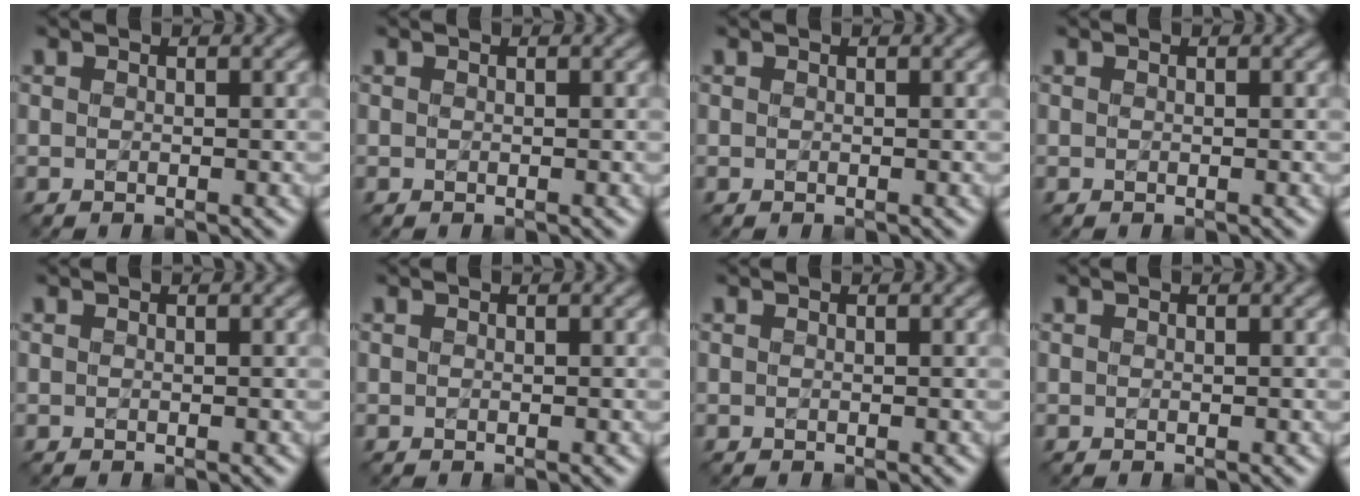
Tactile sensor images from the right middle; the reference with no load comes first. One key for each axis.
{"total": 0.0}
{"total": 0.0}
{"total": 0.0}
{"total": 0.0}
{"total": 0.0}
{"total": 0.0}
{"total": 0.0}